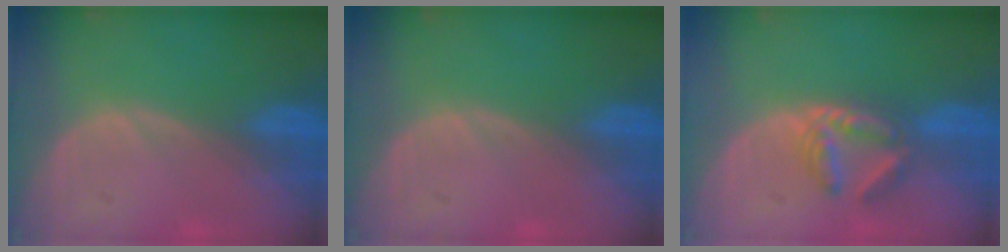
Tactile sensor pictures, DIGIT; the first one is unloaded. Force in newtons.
{"total": 0.0}
{"total": 5.7, "press": 5.1, "slide": 2.6}